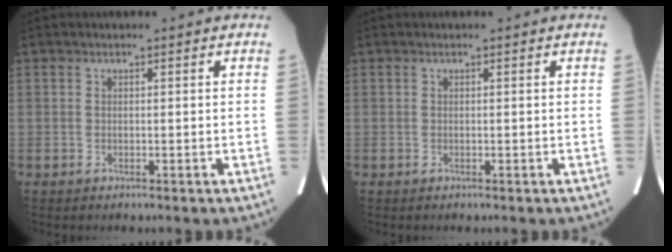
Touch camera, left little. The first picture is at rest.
{"total": 0.0}